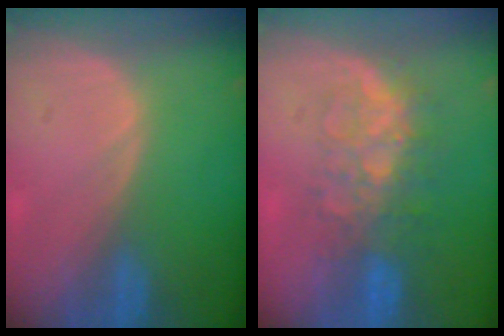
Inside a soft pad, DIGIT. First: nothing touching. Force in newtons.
{"total": 8.0, "press": 7.3, "slide": 3.2}